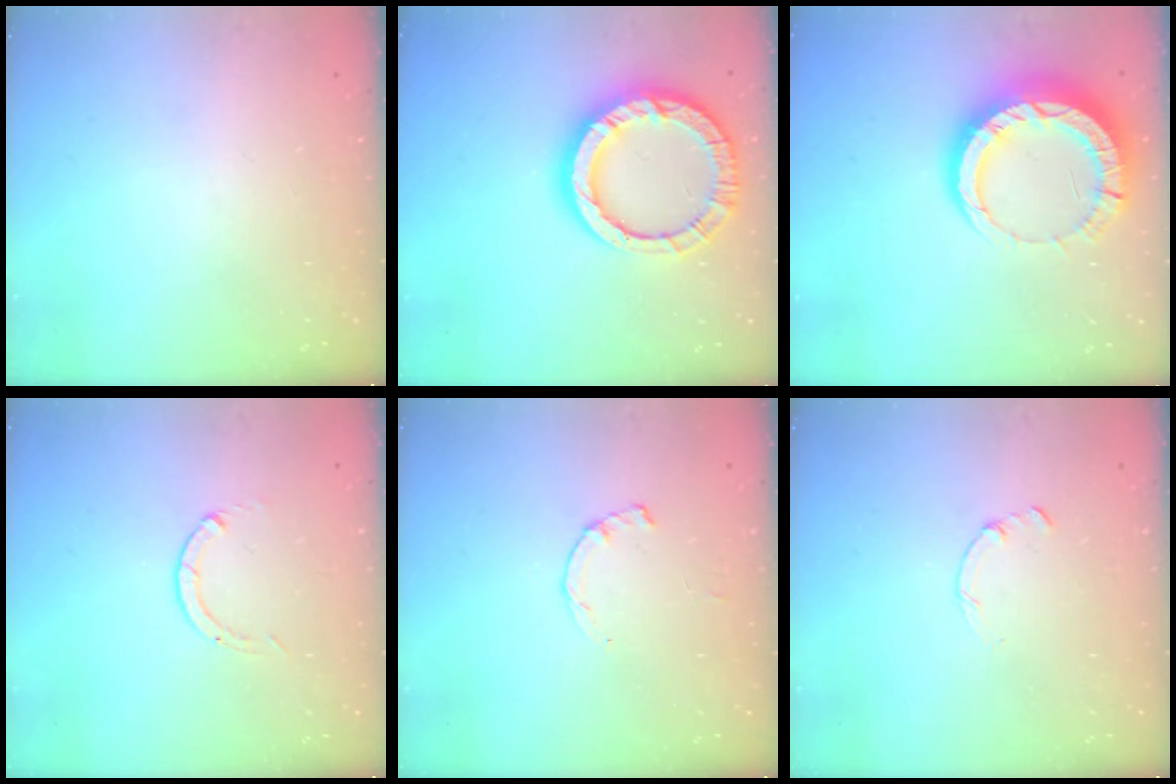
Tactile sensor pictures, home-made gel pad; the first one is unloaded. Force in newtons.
{"total": 15.9, "press": 15.8, "slide": 2.2}
{"total": 13.4, "press": 13.3, "slide": 1.4}
{"total": 0.0}
{"total": 1.2, "press": 1.2, "slide": 0.3}
{"total": 0.0}